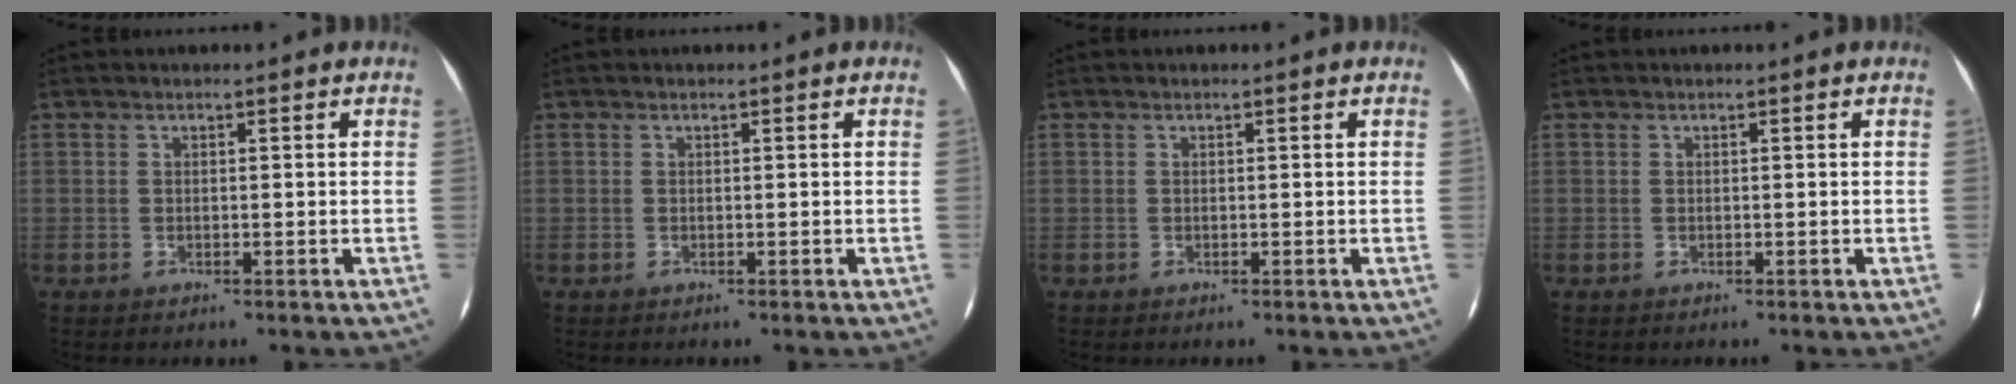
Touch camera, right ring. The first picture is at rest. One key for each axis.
{"total": 0.0}
{"total": 0.0}
{"total": 0.0}